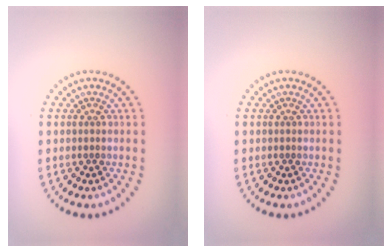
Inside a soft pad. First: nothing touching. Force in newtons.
{"total": 0.0}